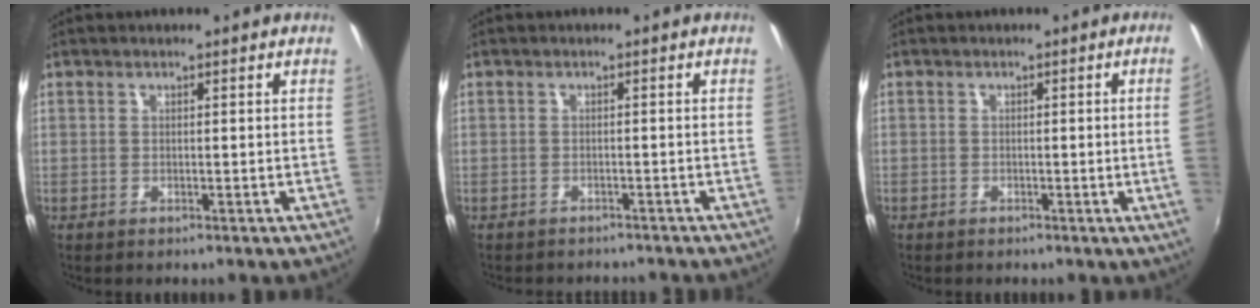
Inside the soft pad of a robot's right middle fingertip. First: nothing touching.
{"total": 3.6, "force": [-3.2, 1.4, 0.8], "torque": [-0.024, -0.006, -0.046]}
{"total": 2.3, "force": [-0.3, -1.3, 1.9], "torque": [-0.033, -0.010, 0.001]}